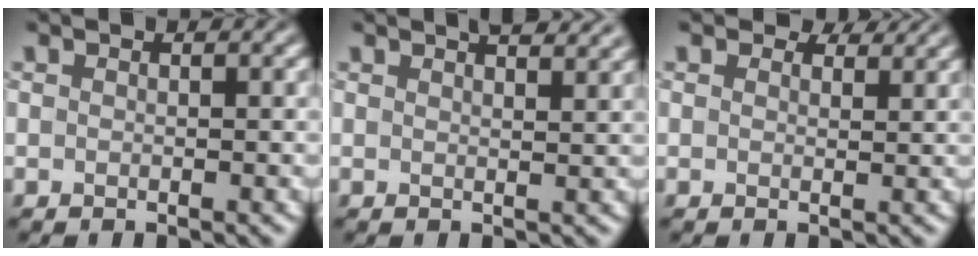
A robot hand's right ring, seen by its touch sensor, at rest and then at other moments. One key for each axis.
{"total": 3.4, "fx": 2.6, "fy": 1.1, "fz": 1.8, "tx": -0.001, "ty": 0.013, "tz": 0.016}
{"total": 2.3, "fx": 1.9, "fy": 1.0, "fz": 0.8, "tx": -0.016, "ty": -0.002, "tz": 0.021}